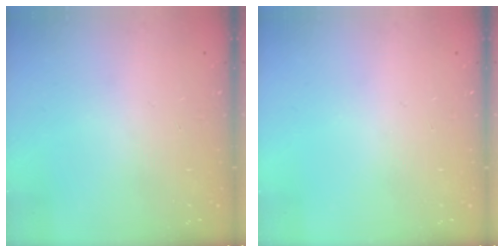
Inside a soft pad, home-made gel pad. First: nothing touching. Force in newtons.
{"total": 0.0}